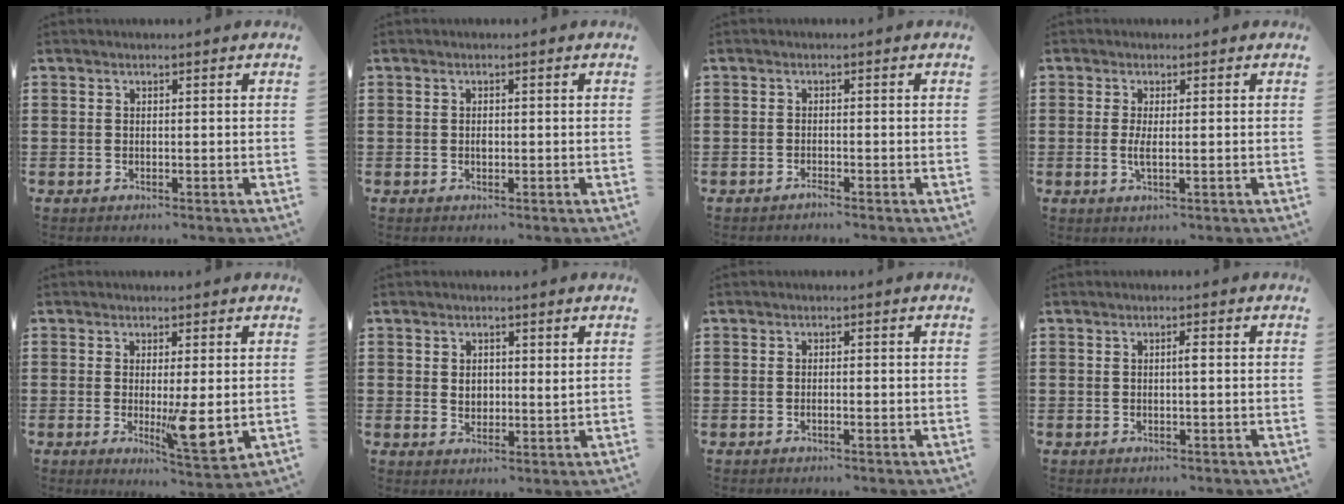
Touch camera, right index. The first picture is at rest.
{"total": 0.8, "force": [-0.1, 0.4, 0.7], "torque": [-0.016, -0.002, -0.002]}
{"total": 1.0, "force": [-0.9, 0.0, 0.3], "torque": [-0.009, -0.002, -0.018]}
{"total": 2.3, "force": [-0.3, 0.2, 2.3], "torque": [-0.043, -0.005, -0.006]}
{"total": 5.9, "force": [-0.8, 1.0, 5.7], "torque": [-0.098, -0.017, -0.014]}
{"total": 2.4, "force": [0.6, 1.6, 1.7], "torque": [-0.030, 0.005, 0.009]}
{"total": 0.9, "force": [-0.5, 0.1, 0.8], "torque": [-0.015, -0.003, -0.008]}
{"total": 1.1, "force": [-0.1, 0.1, 1.1], "torque": [-0.020, 0.000, -0.003]}